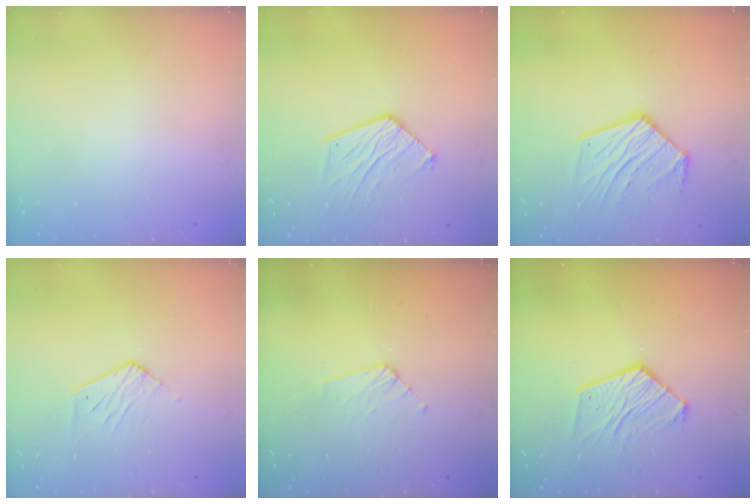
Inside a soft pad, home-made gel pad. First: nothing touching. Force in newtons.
{"total": 10.5, "press": 10.4, "slide": 0.5}
{"total": 14.8, "press": 14.7, "slide": 1.1}
{"total": 4.9, "press": 4.8, "slide": 0.4}
{"total": 3.9, "press": 3.9, "slide": 0.4}
{"total": 12.0, "press": 11.9, "slide": 1.0}